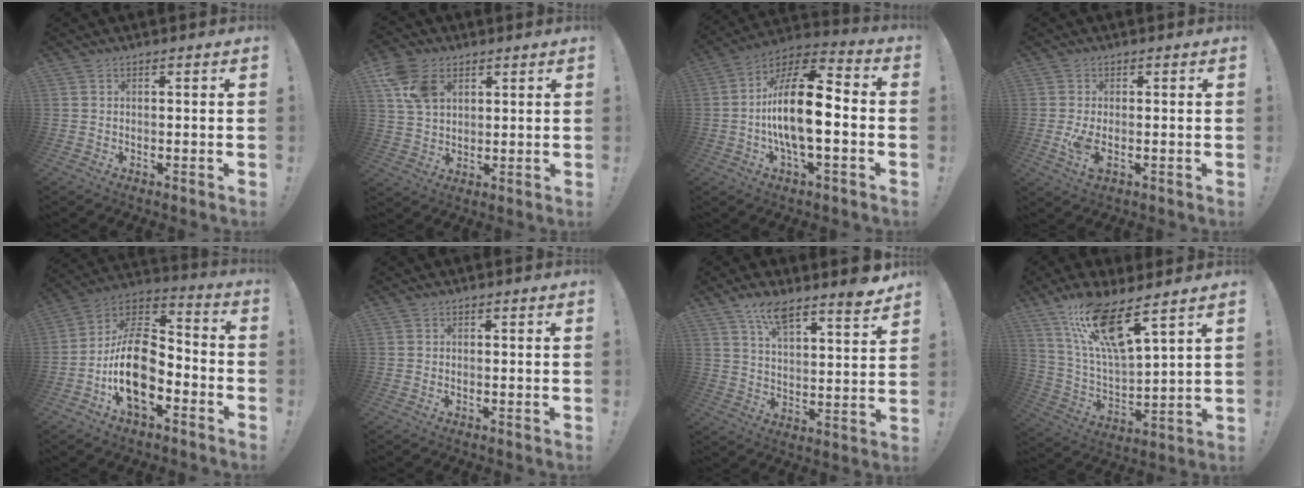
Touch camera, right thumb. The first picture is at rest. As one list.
[{"total": 10.7, "force": [4.8, 7.4, 6.1], "torque": [-0.117, -0.001, 0.096]}, {"total": 18.6, "force": [-2.4, 7.2, 17.0], "torque": [-0.319, 0.014, -0.044]}, {"total": 4.8, "force": [-0.9, 1.9, 4.3], "torque": [-0.082, -0.009, -0.015]}, {"total": 18.1, "force": [-5.9, 10.8, 13.3], "torque": [-0.248, 0.037, -0.093]}, {"total": 0.0}, {"total": 9.3, "force": [7.6, 1.9, 5.2], "torque": [-0.092, -0.049, 0.134]}, {"total": 15.7, "force": [10.4, 3.6, 11.2], "torque": [-0.221, -0.056, 0.179]}]